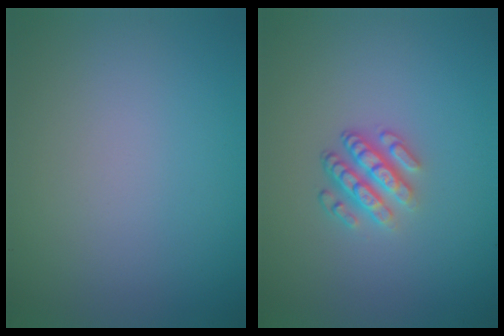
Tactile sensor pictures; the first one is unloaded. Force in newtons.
{"total": 3.5, "press": 2.6, "slide": 2.3}